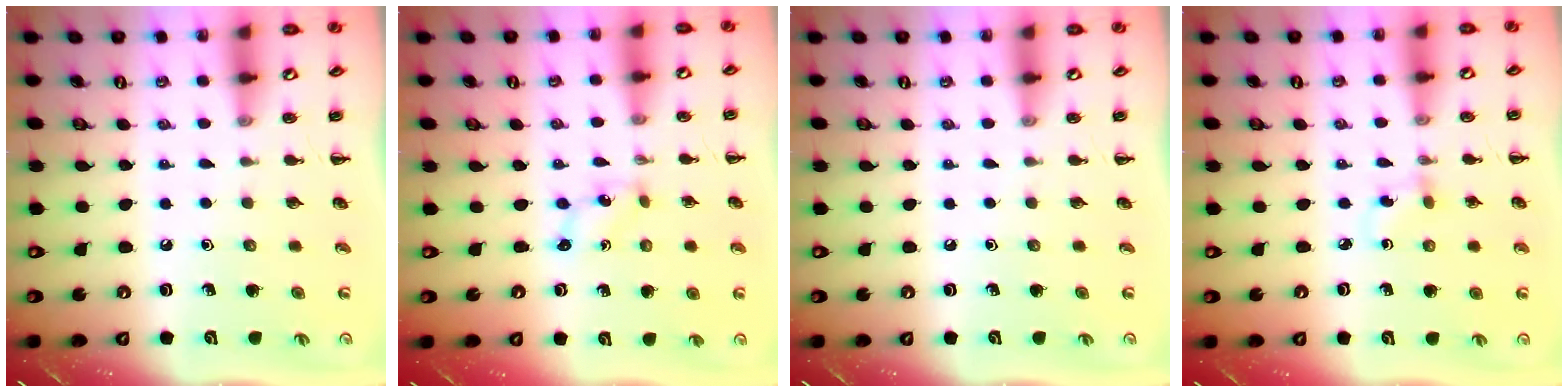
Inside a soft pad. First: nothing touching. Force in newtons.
{"total": 0.8, "press": 0.8, "slide": 0.3}
{"total": 0.0}
{"total": 2.0, "press": 1.7, "slide": 1.0}